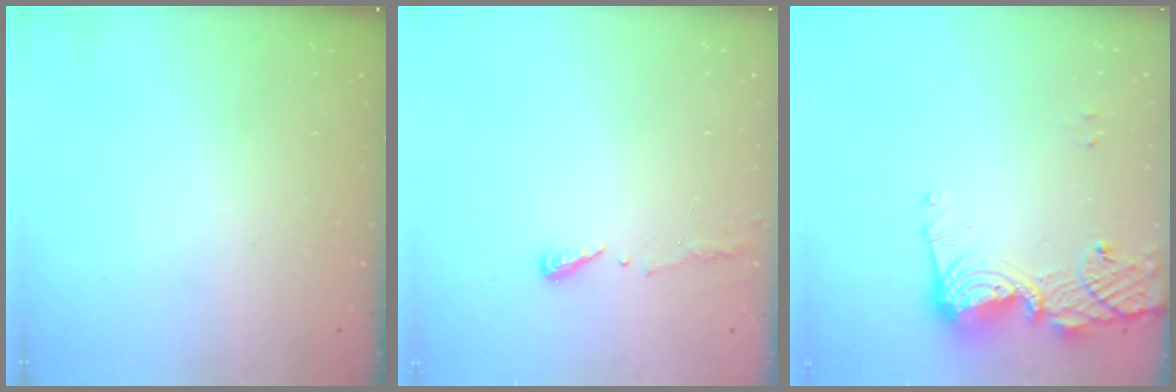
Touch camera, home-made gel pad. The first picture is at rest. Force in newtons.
{"total": 3.5, "press": 3.4, "slide": 0.3}
{"total": 12.7, "press": 12.6, "slide": 1.2}